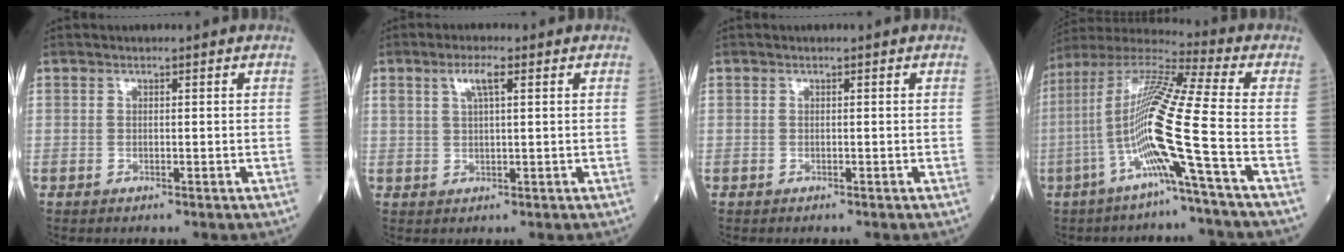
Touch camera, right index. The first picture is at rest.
{"total": 3.4, "force": [1.5, 0.6, 2.9], "torque": [-0.061, 0.010, 0.030]}
{"total": 0.0}
{"total": 15.7, "force": [-4.7, -1.8, 14.9], "torque": [-0.293, 0.002, -0.103]}